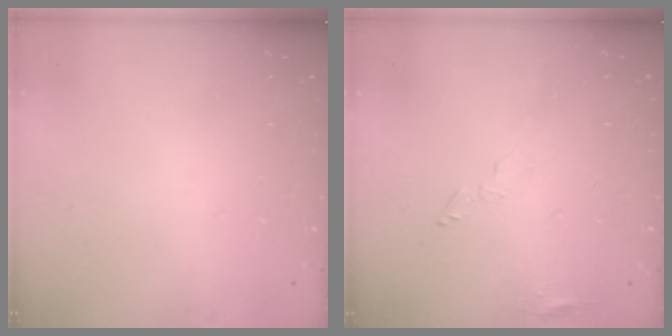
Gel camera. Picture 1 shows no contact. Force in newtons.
{"total": 4.1, "press": 4.0, "slide": 0.2}